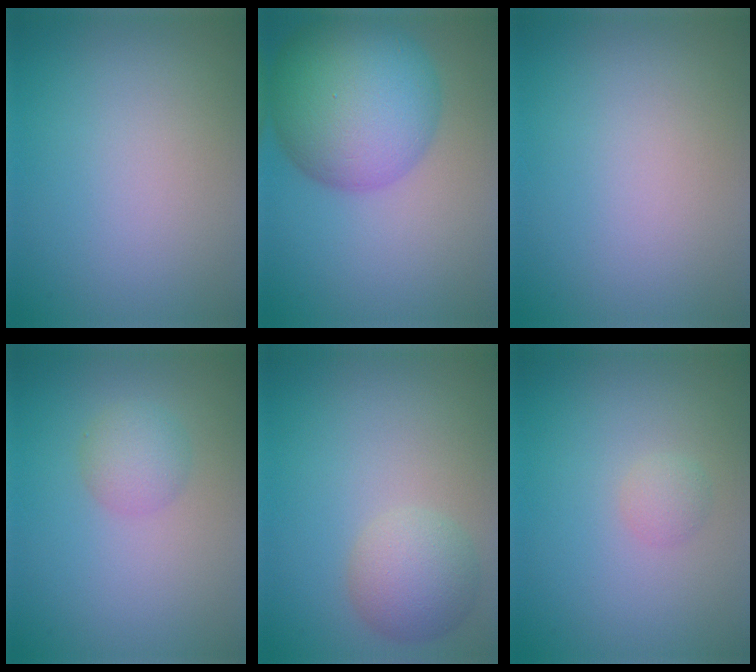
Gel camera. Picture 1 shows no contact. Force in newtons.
{"total": 12.7, "press": 12.7, "slide": 0.2}
{"total": 0.0}
{"total": 2.2, "press": 2.2, "slide": 0.1}
{"total": 3.7, "press": 3.7, "slide": 0.1}
{"total": 1.1, "press": 1.1, "slide": 0.0}